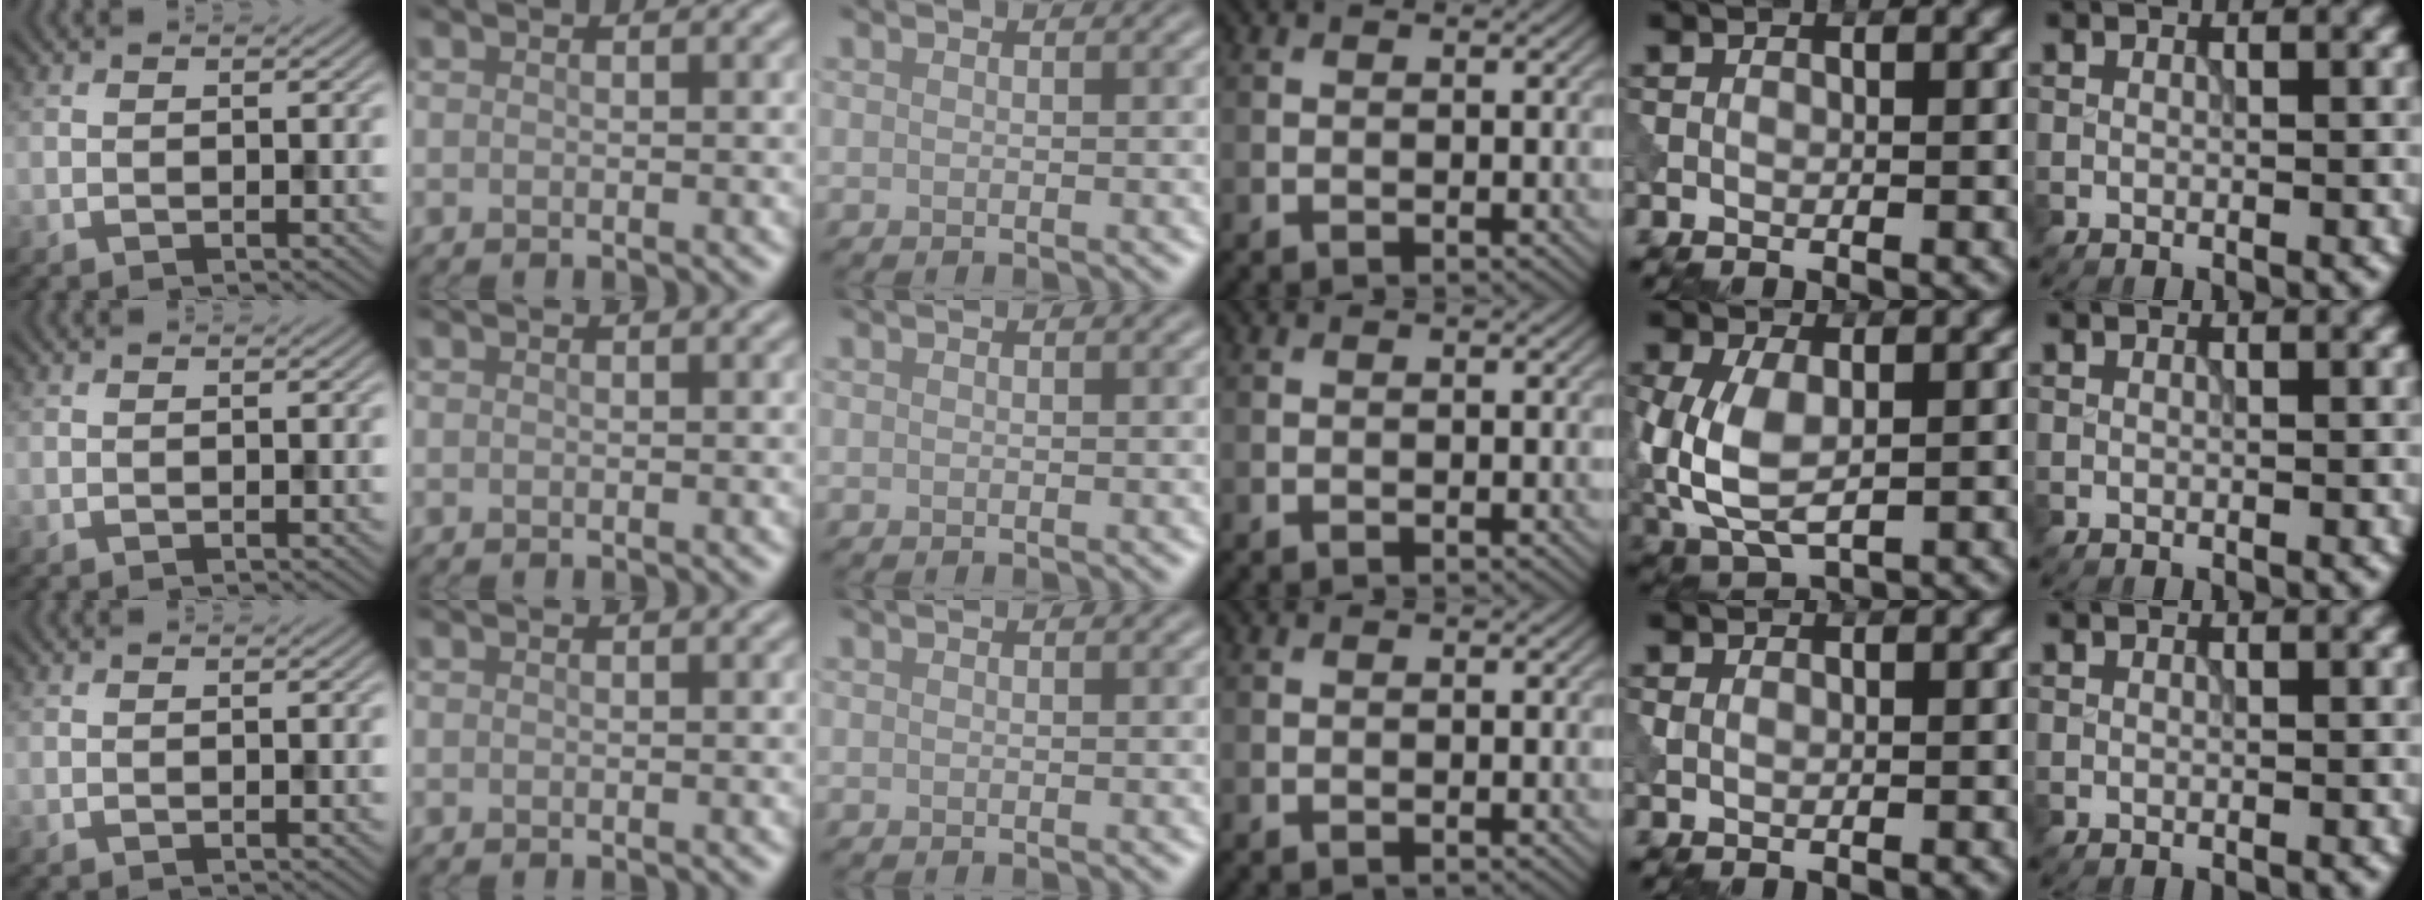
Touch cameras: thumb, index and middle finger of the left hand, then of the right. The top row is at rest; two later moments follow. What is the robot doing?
{"motion": "press", "object": "tv remote"}